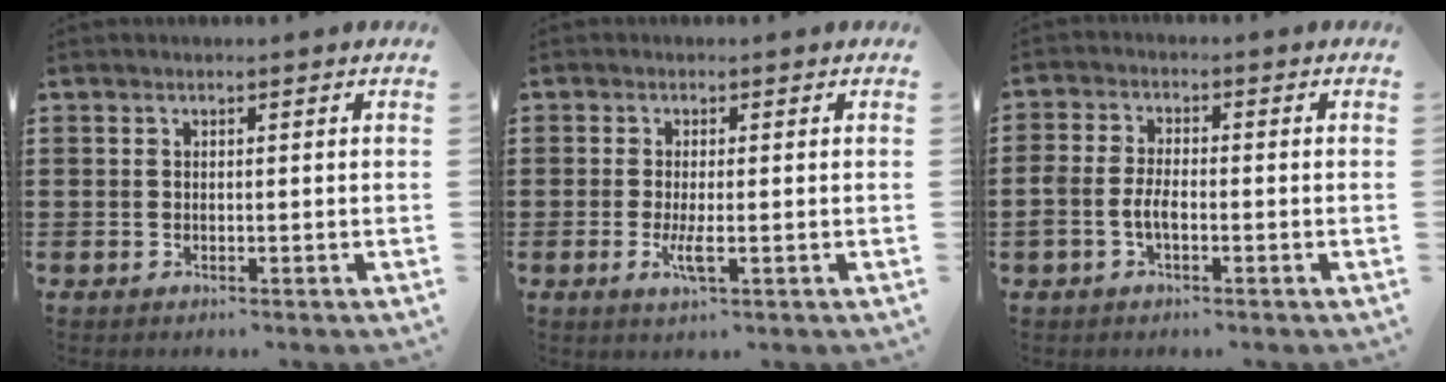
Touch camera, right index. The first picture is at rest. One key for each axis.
{"total": 3.2, "fx": -0.8, "fy": 0.5, "fz": 3.0, "tx": -0.067, "ty": -0.009, "tz": -0.018}
{"total": 3.3, "fx": -1.3, "fy": 1.5, "fz": 2.7, "tx": -0.063, "ty": 0.000, "tz": -0.028}